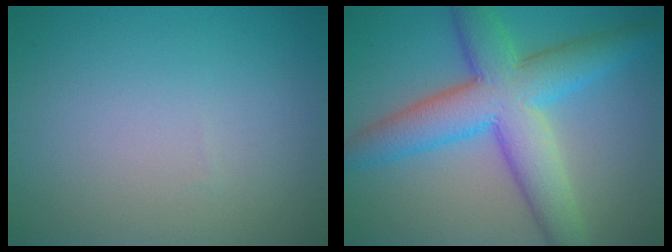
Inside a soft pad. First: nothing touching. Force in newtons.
{"total": 8.9, "press": 8.9, "slide": 0.2}